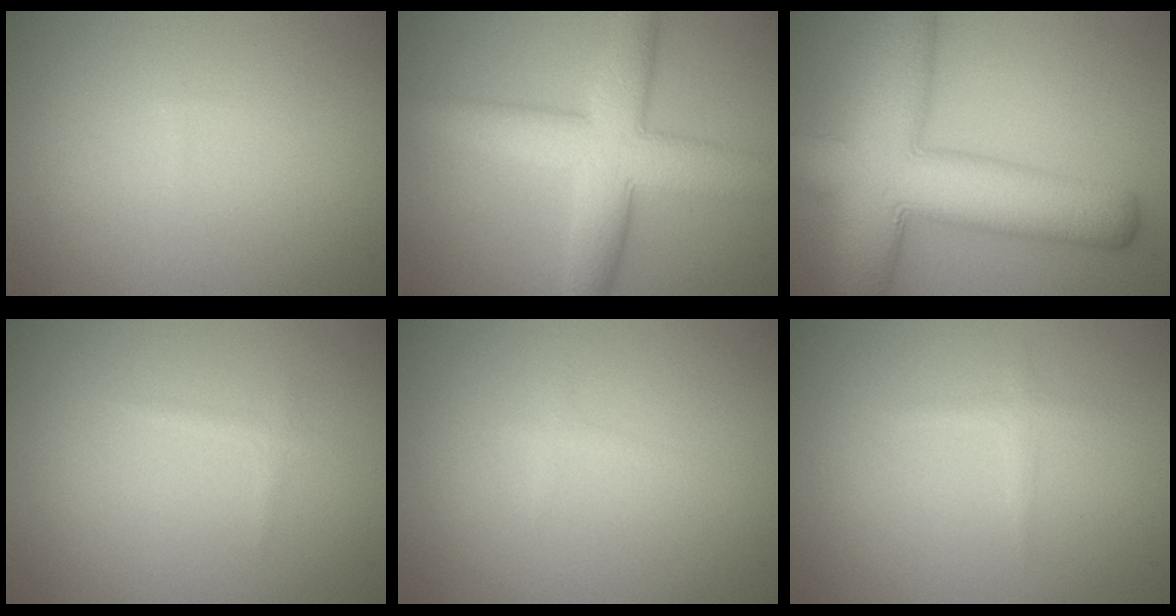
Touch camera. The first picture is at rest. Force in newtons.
{"total": 8.0, "press": 8.0, "slide": 0.3}
{"total": 11.8, "press": 11.7, "slide": 0.6}
{"total": 0.7, "press": 0.7, "slide": 0.0}
{"total": 0.7, "press": 0.6, "slide": 0.1}
{"total": 0.9, "press": 0.9, "slide": 0.0}